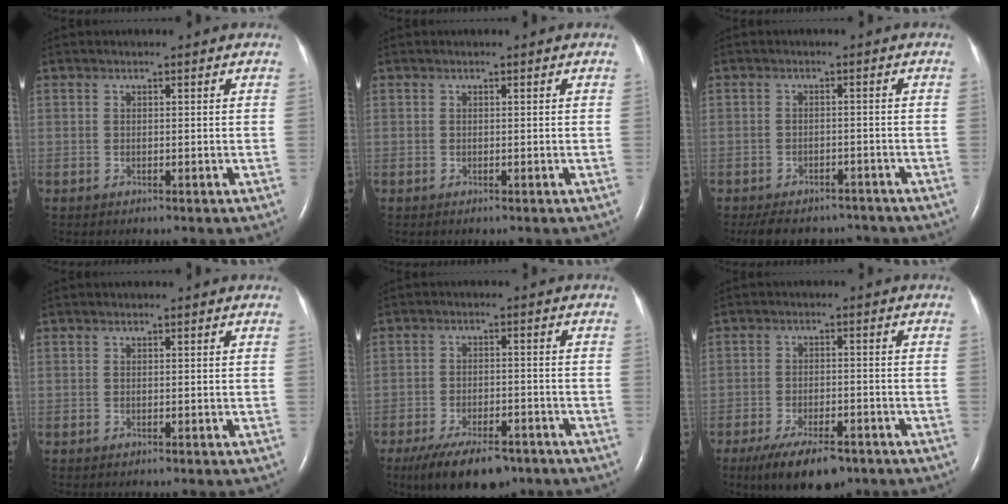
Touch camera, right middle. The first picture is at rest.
{"total": 0.0}
{"total": 9.8, "force": [-8.5, 4.1, 2.5], "torque": [-0.045, 0.003, -0.107]}
{"total": 0.0}
{"total": 11.0, "force": [-7.9, 4.2, 6.3], "torque": [-0.105, -0.010, -0.127]}
{"total": 9.5, "force": [-6.6, 3.4, 5.9], "torque": [-0.102, -0.010, -0.107]}